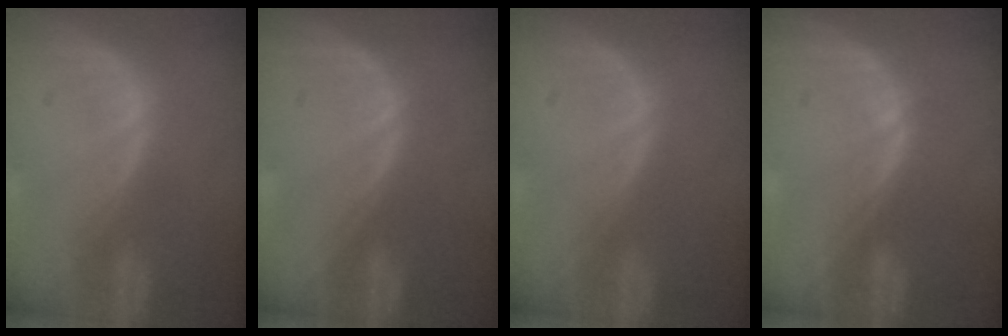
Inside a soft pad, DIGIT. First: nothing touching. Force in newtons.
{"total": 0.0}
{"total": 0.0}
{"total": 0.7, "press": 0.7, "slide": 0.2}